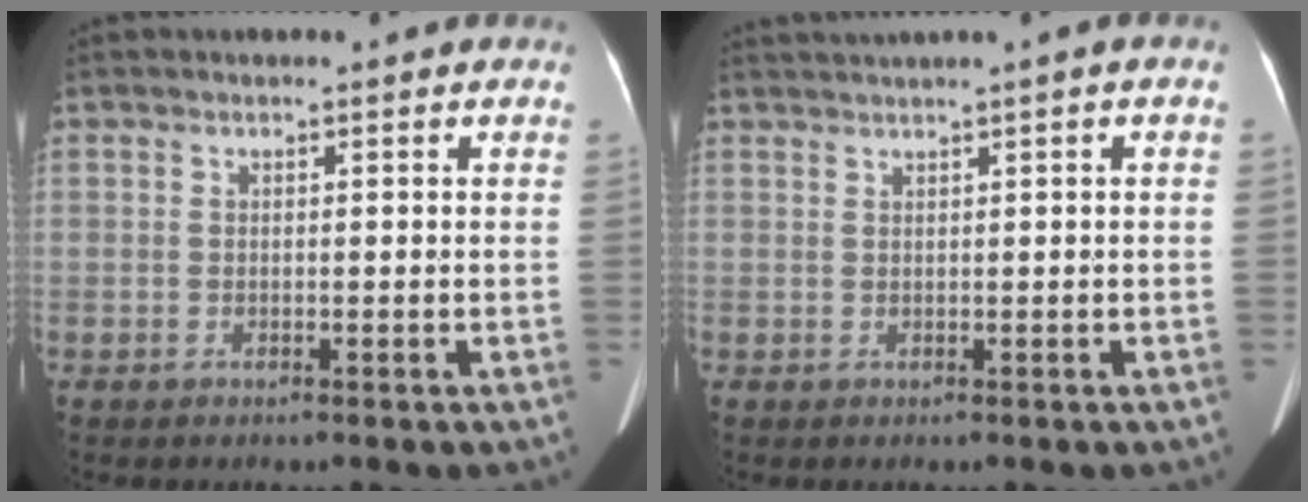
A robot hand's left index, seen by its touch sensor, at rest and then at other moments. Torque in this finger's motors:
{"motor_torque": [0.01, -2.13, 0.54, 0.20]}